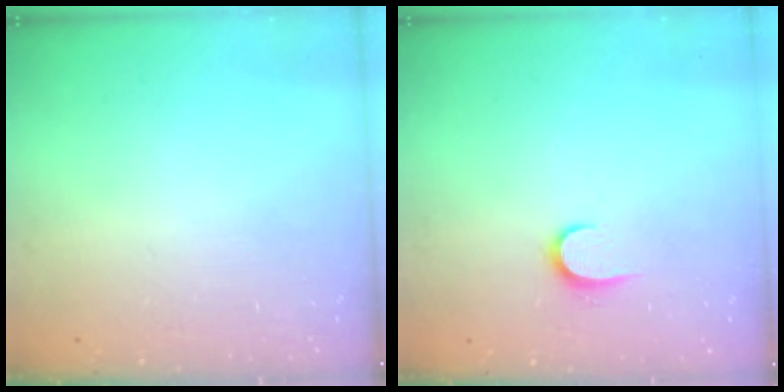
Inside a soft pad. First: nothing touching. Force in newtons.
{"total": 6.2, "press": 6.1, "slide": 0.6}